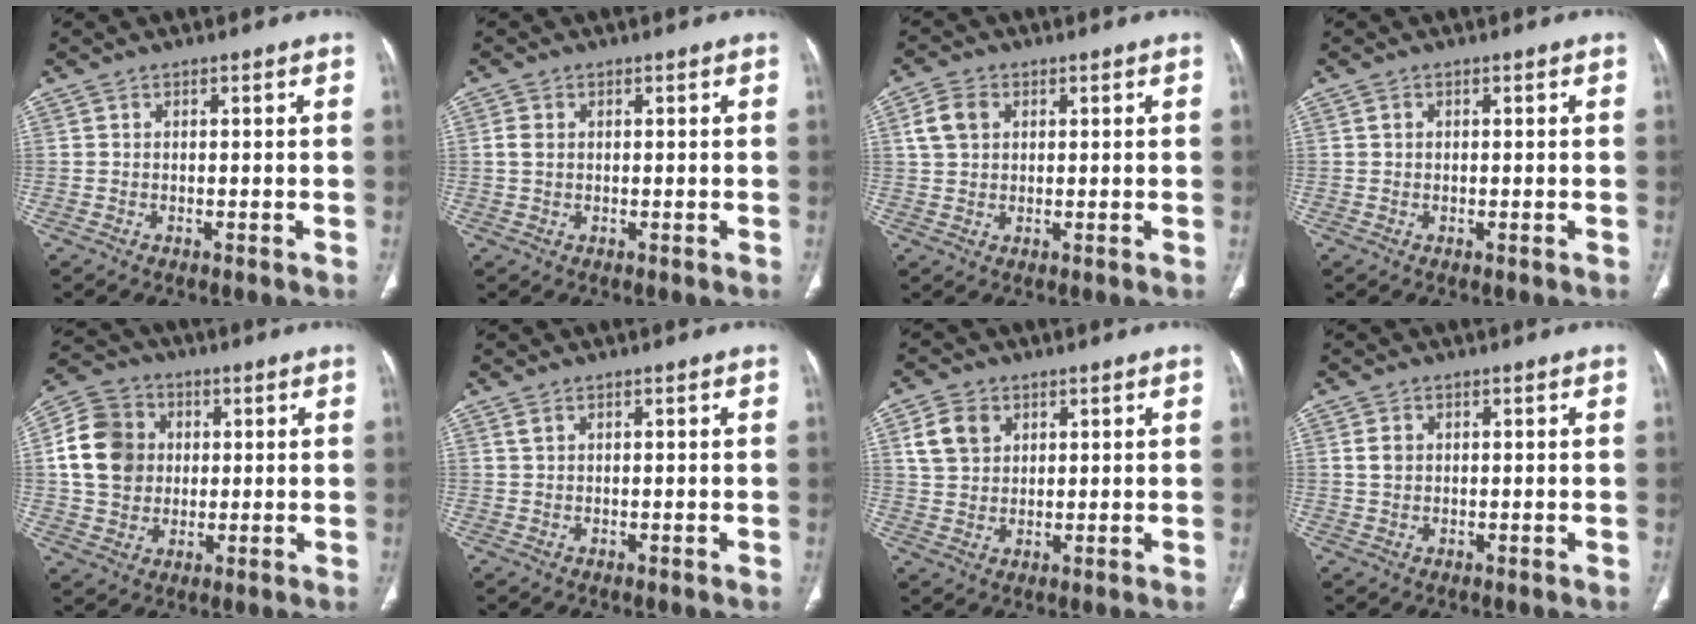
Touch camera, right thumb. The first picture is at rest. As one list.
[{"total": 2.1, "force": [0.4, 1.5, 1.4], "torque": [-0.030, 0.003, 0.012]}, {"total": 5.3, "force": [1.6, 4.0, 3.1], "torque": [-0.055, 0.006, 0.031]}, {"total": 0.7, "force": [0.2, 0.5, 0.4], "torque": [-0.008, 0.000, 0.003]}, {"total": 13.0, "force": [1.6, 11.2, 6.3], "torque": [-0.104, 0.012, 0.027]}, {"total": 0.9, "force": [0.7, 0.3, 0.5], "torque": [-0.012, 0.007, 0.019]}, {"total": 6.6, "force": [2.7, 5.1, 3.3], "torque": [-0.045, -0.003, 0.055]}, {"total": 2.0, "force": [0.5, 1.5, 1.1], "torque": [-0.019, -0.001, 0.013]}]